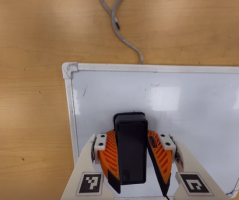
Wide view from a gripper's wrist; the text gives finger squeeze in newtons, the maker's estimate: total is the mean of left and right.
{"total": 14.9, "left": 17.8, "right": 12.0}